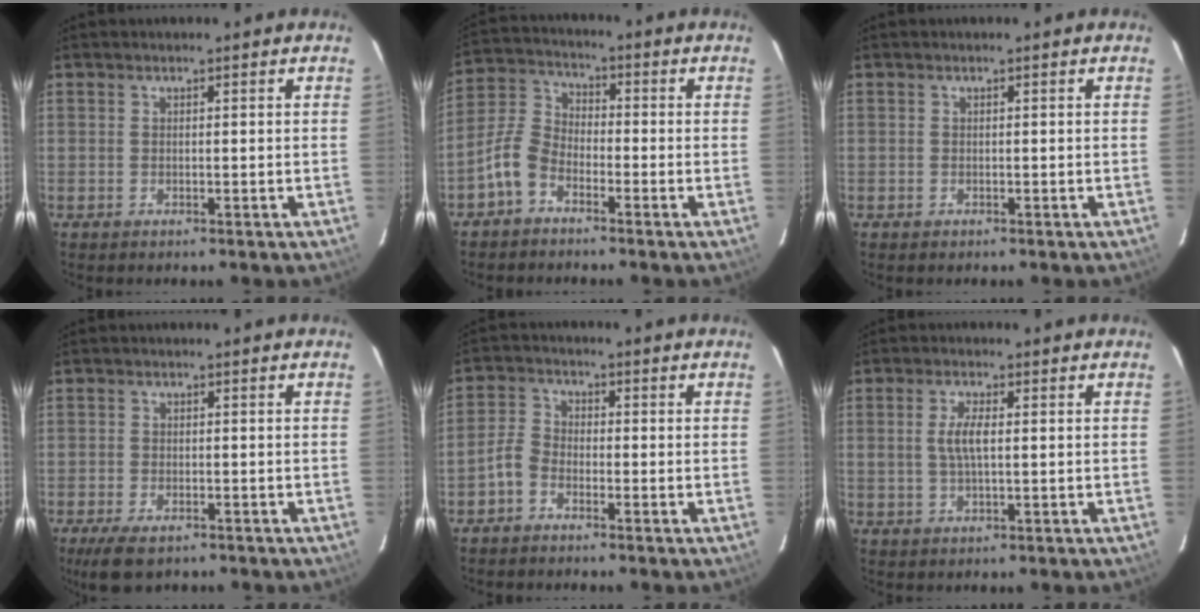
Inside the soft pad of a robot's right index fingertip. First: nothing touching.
{"total": 6.7, "force": [-4.1, 3.9, 3.6], "torque": [-0.087, 0.020, -0.091]}
{"total": 0.7, "force": [-0.4, 0.5, 0.1], "torque": [-0.001, -0.001, -0.005]}
{"total": 6.0, "force": [-4.1, 2.7, 3.5], "torque": [-0.087, -0.022, -0.071]}
{"total": 3.7, "force": [-2.3, 2.3, 1.7], "torque": [-0.042, 0.013, -0.050]}
{"total": 3.9, "force": [0.4, 1.2, 3.6], "torque": [-0.073, 0.003, 0.011]}